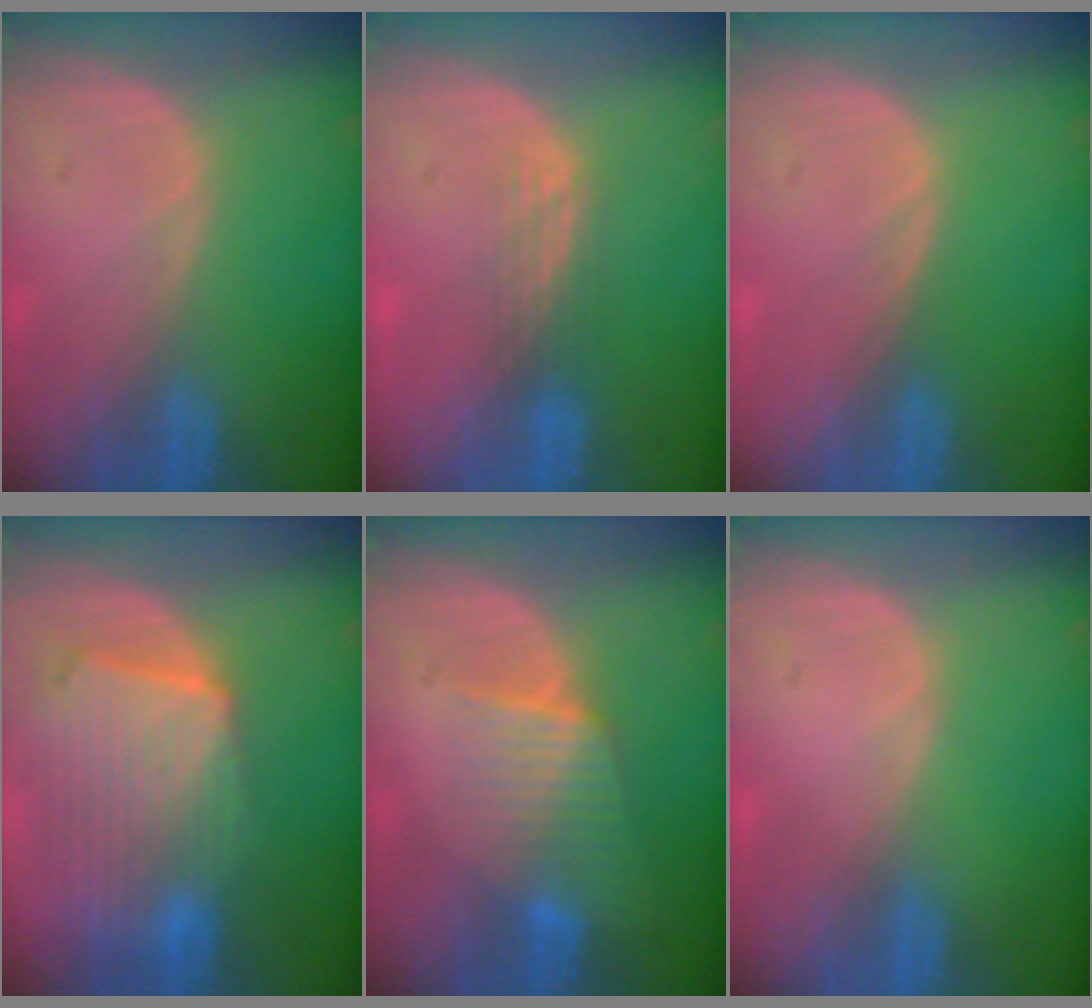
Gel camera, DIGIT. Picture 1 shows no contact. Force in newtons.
{"total": 3.0, "press": 2.6, "slide": 1.4}
{"total": 0.0}
{"total": 10.7, "press": 9.3, "slide": 5.3}
{"total": 6.6, "press": 5.9, "slide": 3.0}
{"total": 0.0}